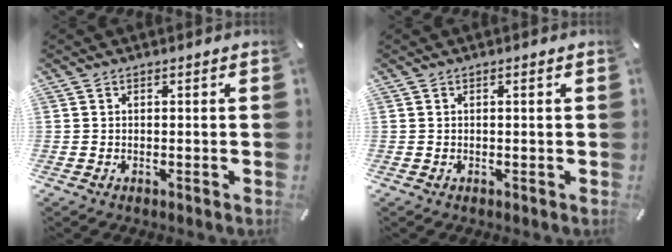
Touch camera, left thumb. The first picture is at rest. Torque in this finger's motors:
{"motor_torque": [-0.16, -0.17, 0.11, 0.21, -0.01]}